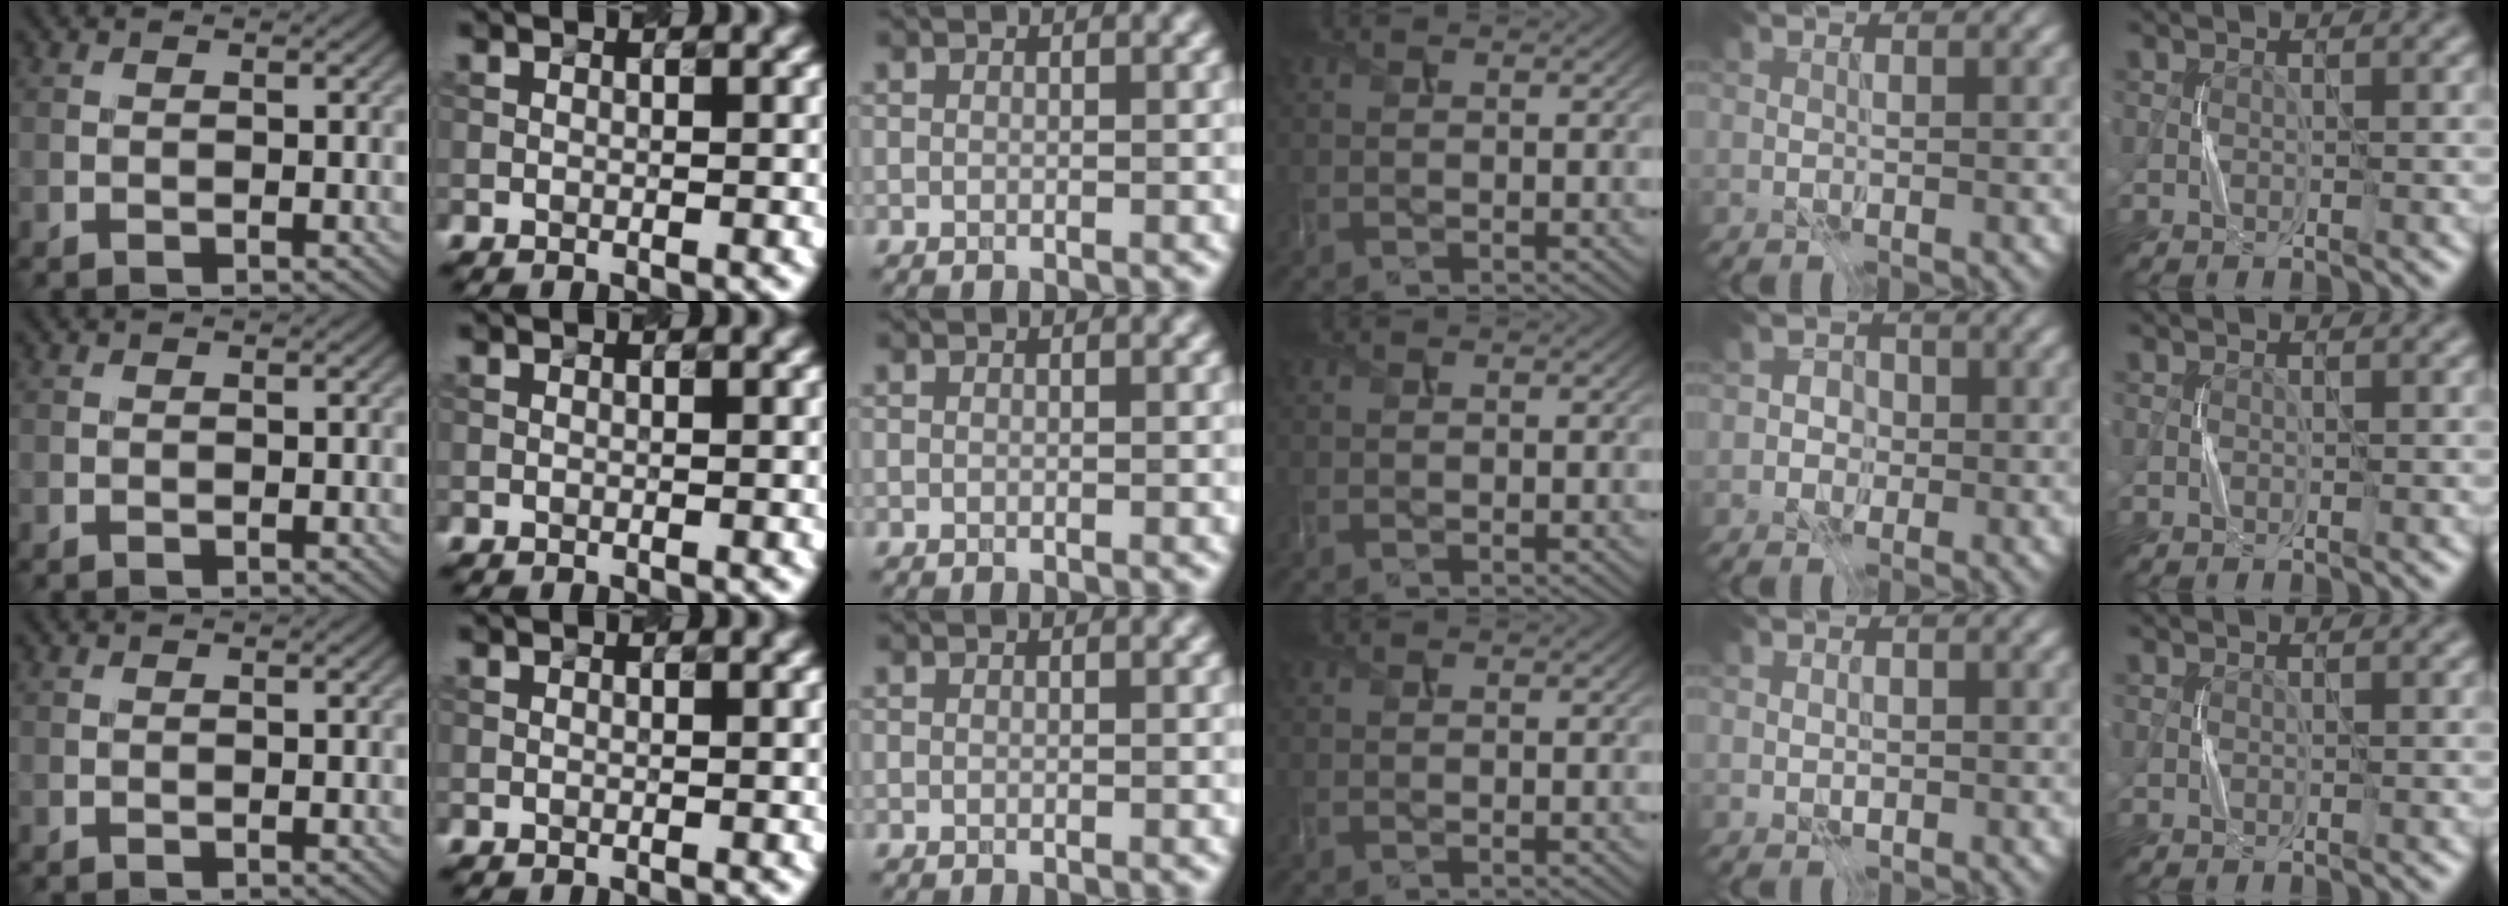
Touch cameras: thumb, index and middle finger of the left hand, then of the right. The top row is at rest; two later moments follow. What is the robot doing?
{"motion": "press", "object": "joystick"}